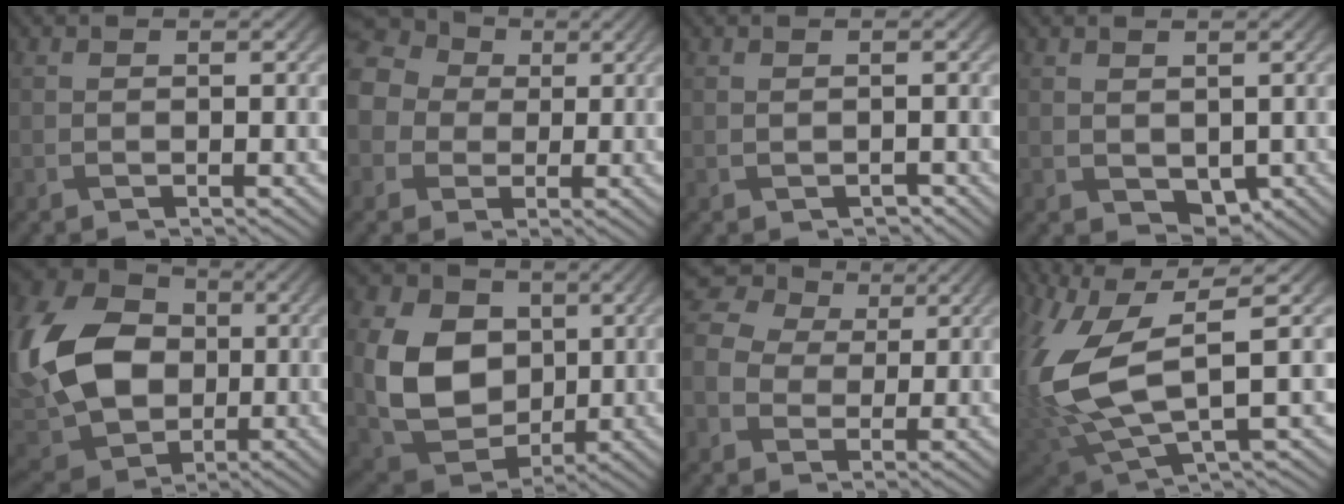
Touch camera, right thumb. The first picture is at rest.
{"total": 10.7, "force": [1.6, 9.3, 5.2], "torque": [-0.152, 0.021, 0.000]}
{"total": 0.6, "force": [-0.3, 0.4, 0.3], "torque": [-0.005, -0.002, -0.004]}
{"total": 2.8, "force": [0.2, 1.9, 1.9], "torque": [-0.042, -0.011, 0.010]}
{"total": 17.1, "force": [-0.1, 13.0, 11.1], "torque": [-0.286, -0.002, -0.009]}
{"total": 12.4, "force": [0.9, 9.5, 7.9], "torque": [-0.188, -0.003, 0.017]}
{"total": 8.9, "force": [1.2, 7.6, 4.4], "torque": [-0.139, 0.018, 0.016]}
{"total": 14.0, "force": [1.7, 6.0, 12.6], "torque": [-0.307, -0.007, 0.042]}